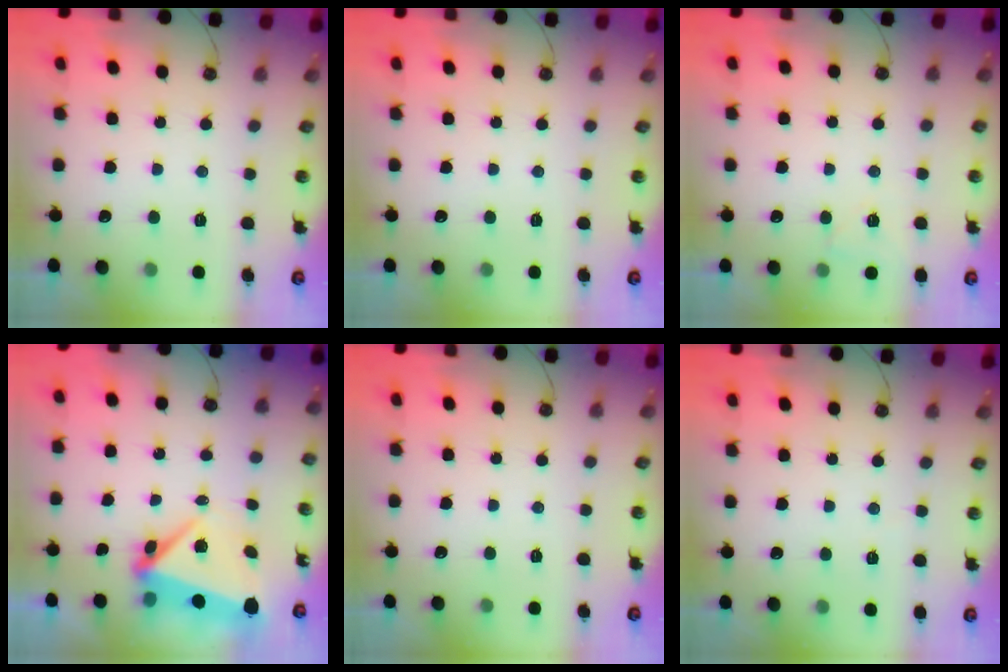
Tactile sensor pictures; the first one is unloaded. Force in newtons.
{"total": 0.0}
{"total": 5.1, "press": 4.5, "slide": 2.3}
{"total": 5.9, "press": 5.5, "slide": 2.2}
{"total": 0.0}
{"total": 2.0, "press": 2.0, "slide": 0.4}